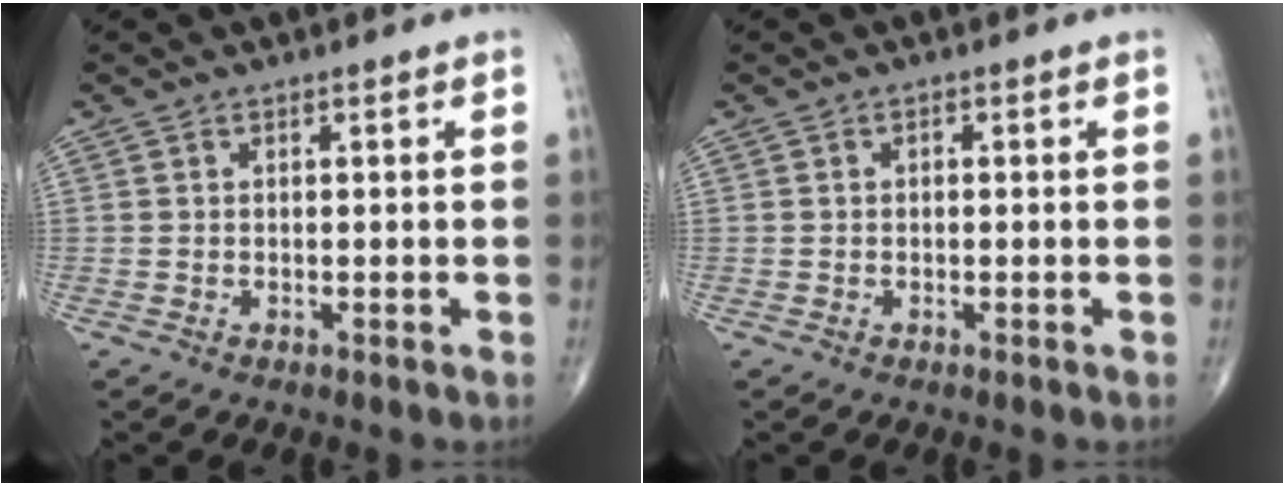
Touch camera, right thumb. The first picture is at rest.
{"total": 0.6, "force": [0.0, 0.3, 0.5], "torque": [-0.008, 0.001, -0.001]}